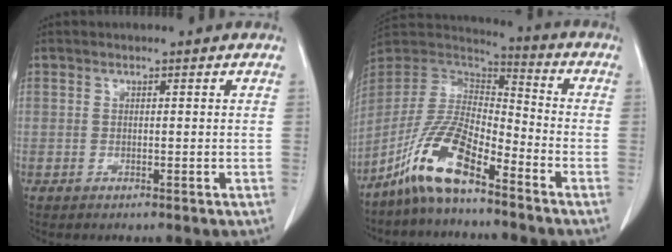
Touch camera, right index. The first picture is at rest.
{"total": 12.3, "force": [-8.2, 3.0, 8.6], "torque": [-0.187, 0.009, -0.161]}